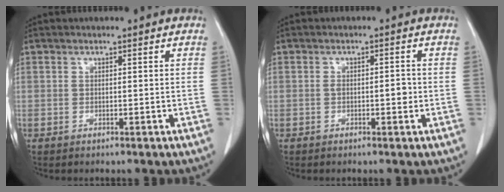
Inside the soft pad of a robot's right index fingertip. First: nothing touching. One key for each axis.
{"total": 2.0, "fx": -0.4, "fy": 0.8, "fz": 1.7, "tx": -0.025, "ty": 0.003, "tz": -0.003}